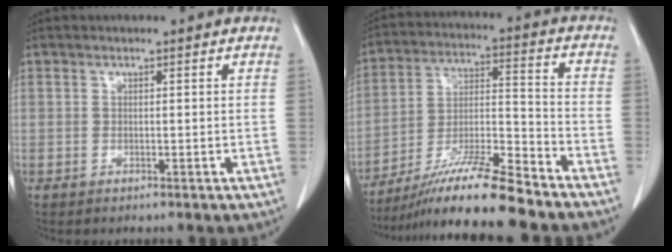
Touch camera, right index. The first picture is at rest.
{"total": 14.4, "force": [-11.8, 0.0, 8.3], "torque": [-0.147, -0.006, -0.208]}